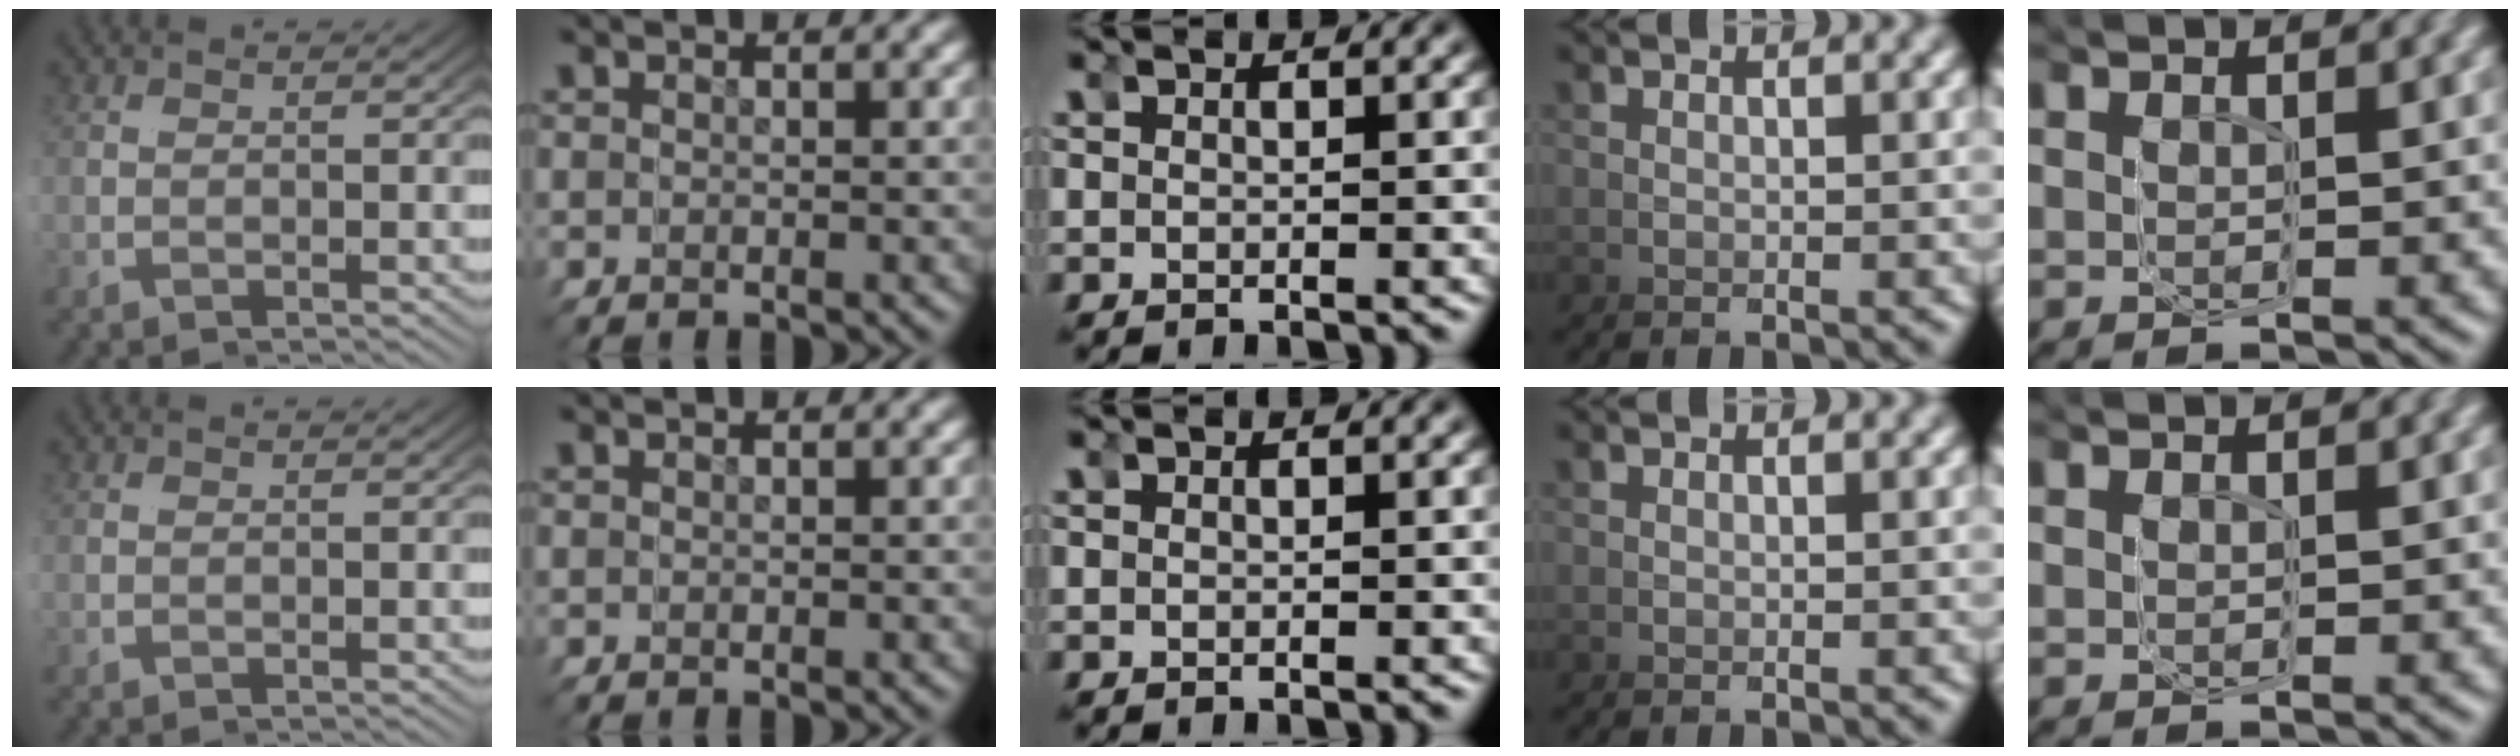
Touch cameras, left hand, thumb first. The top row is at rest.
{}